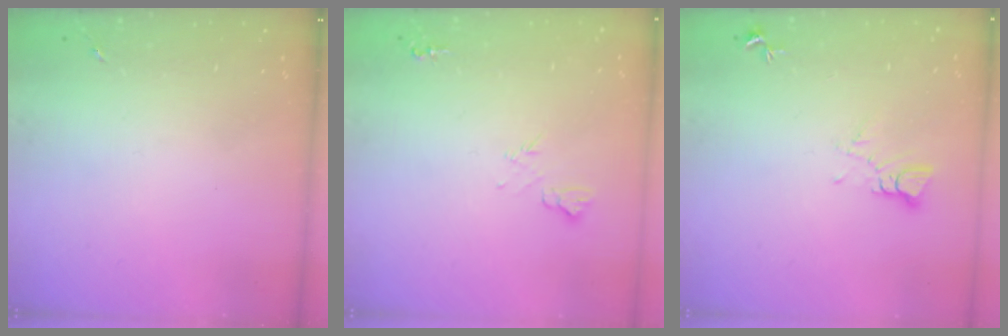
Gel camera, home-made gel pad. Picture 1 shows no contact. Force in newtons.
{"total": 5.8, "press": 5.8, "slide": 0.7}
{"total": 3.5, "press": 3.4, "slide": 0.3}